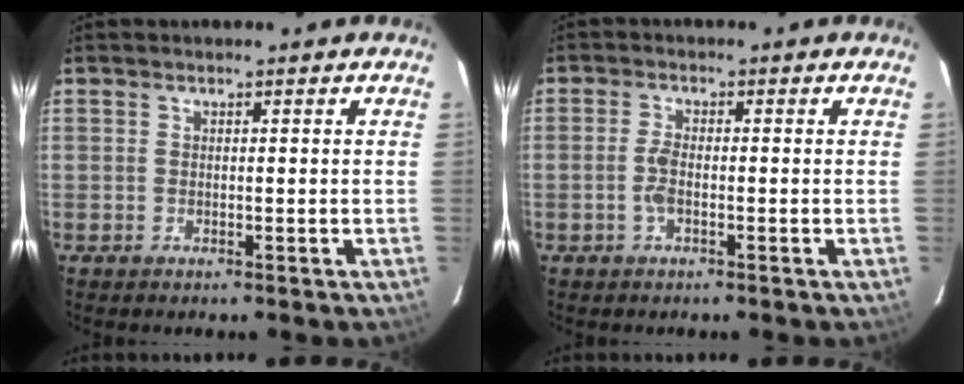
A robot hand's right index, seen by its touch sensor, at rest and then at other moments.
{"total": 2.8, "force": [-0.9, 1.0, 2.4], "torque": [-0.056, 0.002, -0.019]}